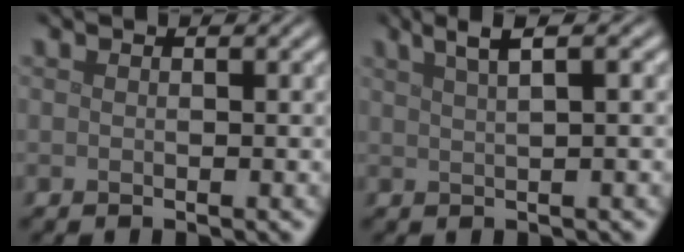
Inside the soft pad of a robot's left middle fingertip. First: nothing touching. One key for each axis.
{"total": 3.6, "fx": 2.3, "fy": 0.9, "fz": 2.7, "tx": -0.027, "ty": 0.011, "tz": 0.026}